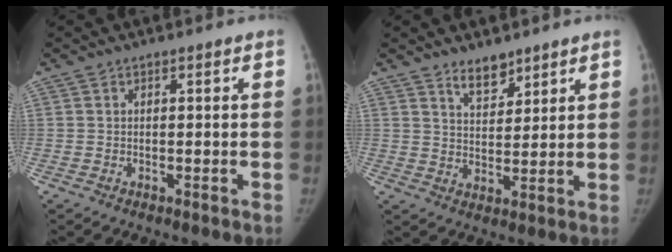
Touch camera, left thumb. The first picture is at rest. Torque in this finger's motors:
{"motor_torque": [-0.10, 0.11, 0.44, -0.27, 0.04]}